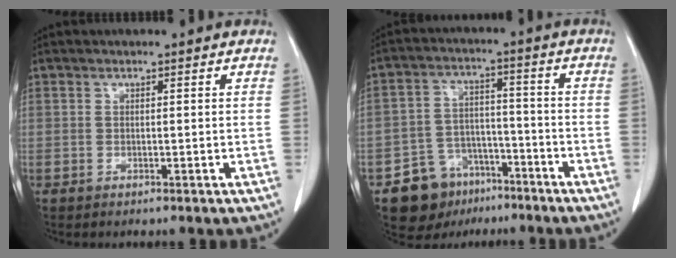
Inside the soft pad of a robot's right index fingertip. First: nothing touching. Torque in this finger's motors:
{"motor_torque": [-0.16, -0.10, -0.63, -0.21]}